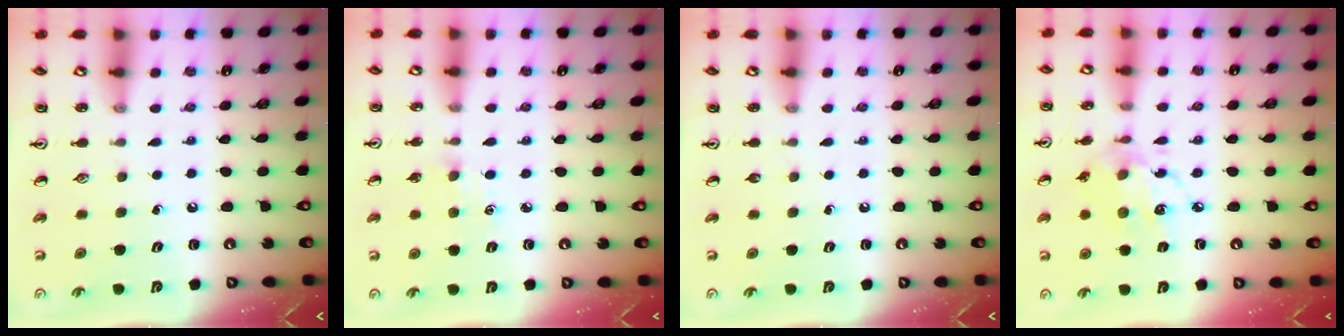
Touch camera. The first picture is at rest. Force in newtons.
{"total": 2.2, "press": 2.2, "slide": 0.3}
{"total": 0.0}
{"total": 11.2, "press": 11.2, "slide": 0.7}